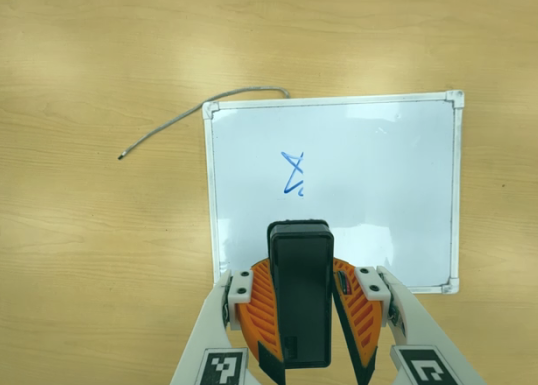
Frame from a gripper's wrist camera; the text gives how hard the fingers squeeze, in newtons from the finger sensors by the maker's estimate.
{"total": 10.6, "left": 9.8, "right": 11.4}